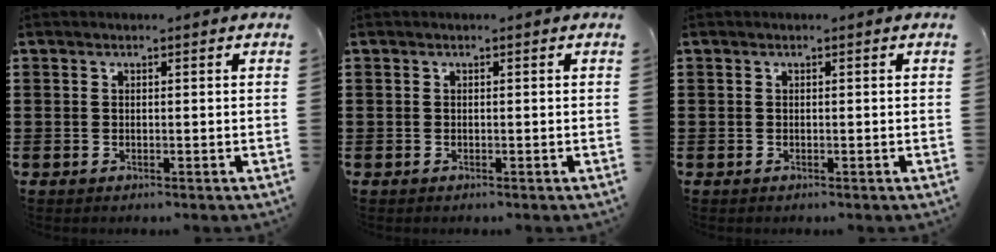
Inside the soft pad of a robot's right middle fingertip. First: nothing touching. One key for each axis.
{"total": 0.0}
{"total": 0.0}